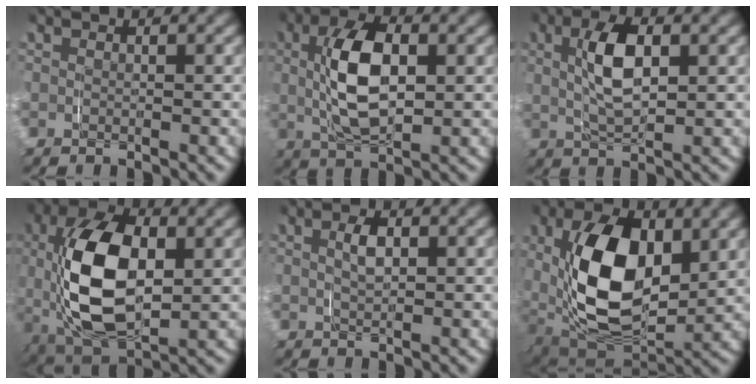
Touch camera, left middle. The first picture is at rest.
{"total": 7.5, "force": [0.9, 3.5, 6.5], "torque": [-0.139, -0.001, 0.019]}
{"total": 5.3, "force": [1.0, 2.1, 4.7], "torque": [-0.094, 0.002, 0.021]}
{"total": 11.3, "force": [0.2, 6.4, 9.4], "torque": [-0.210, -0.021, 0.014]}
{"total": 1.9, "force": [0.5, 0.7, 1.7], "torque": [-0.033, -0.001, 0.010]}
{"total": 11.6, "force": [0.6, 6.9, 9.3], "torque": [-0.203, -0.034, 0.023]}